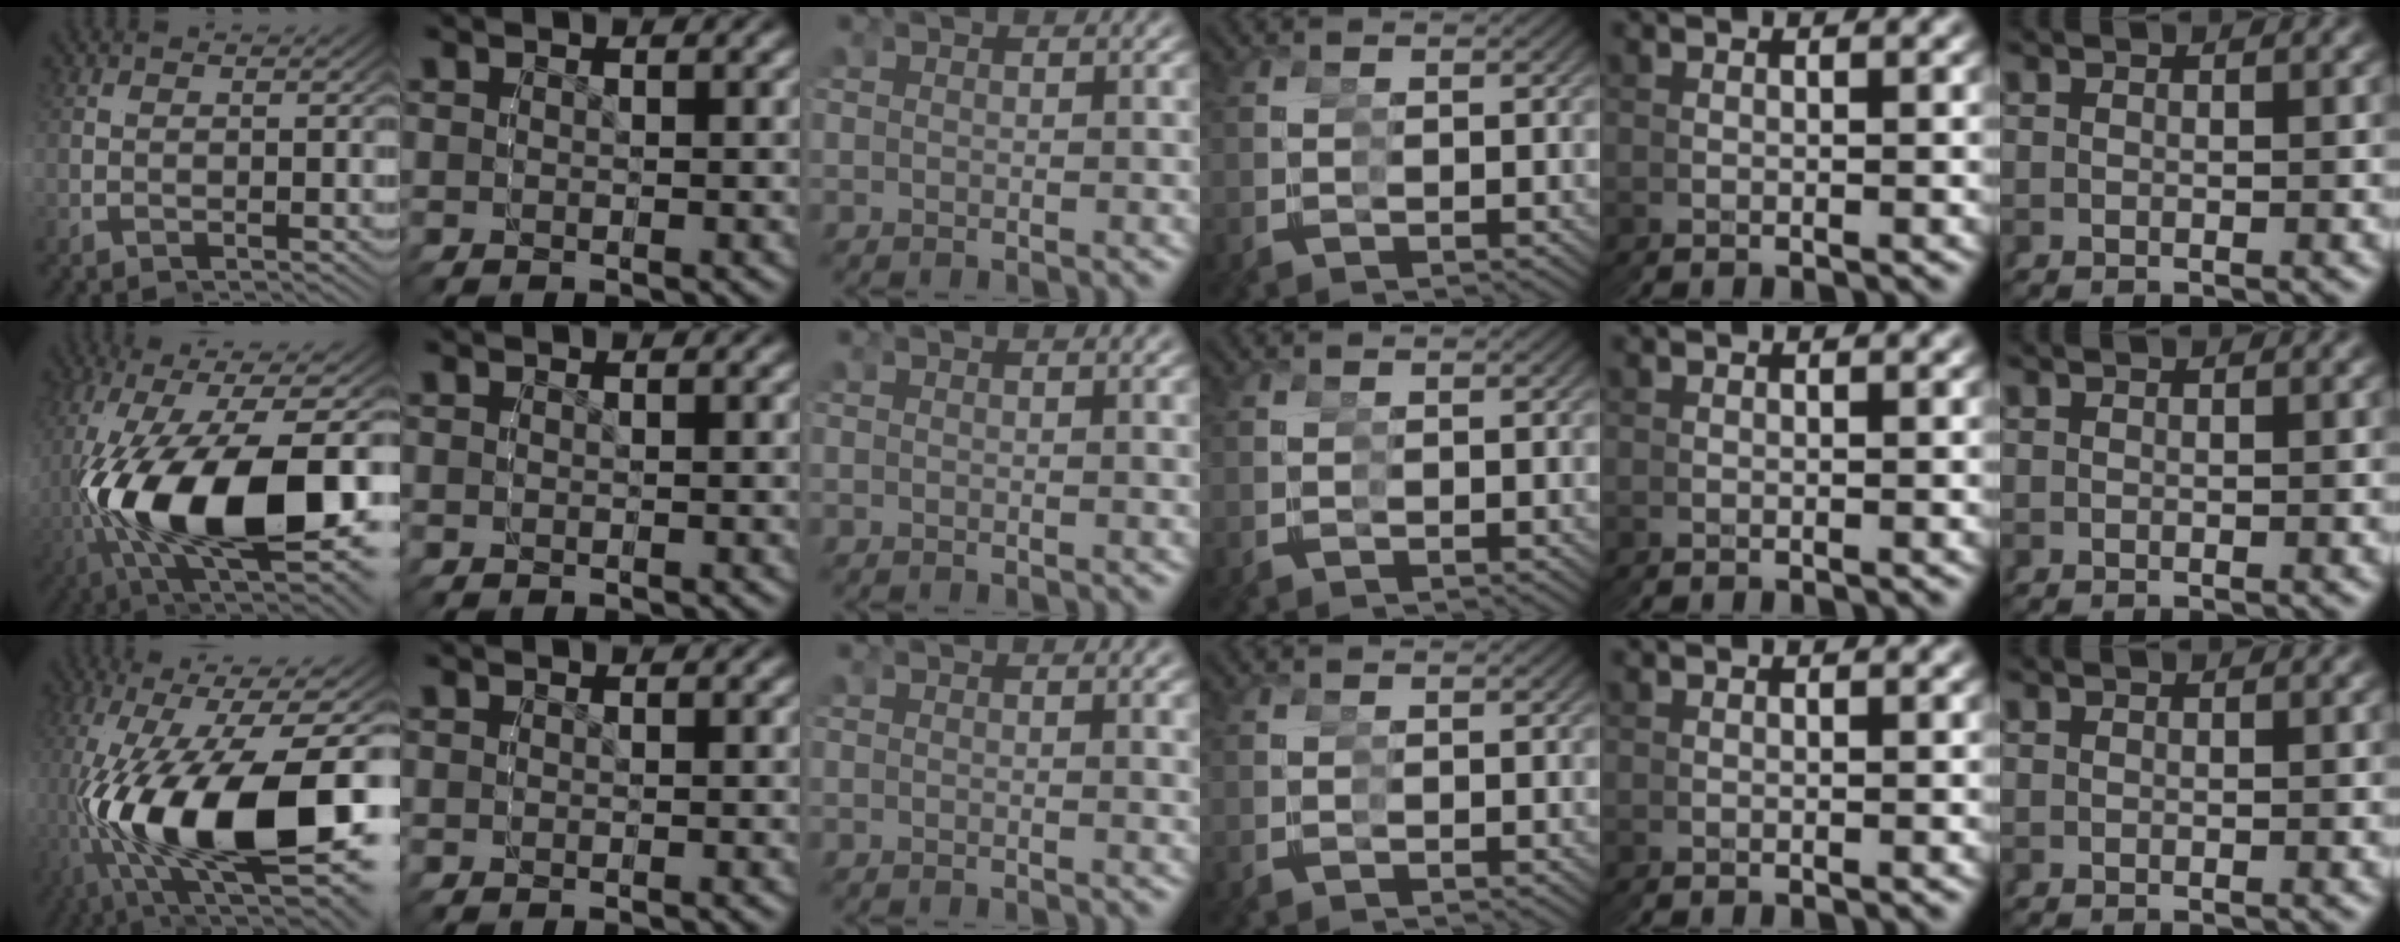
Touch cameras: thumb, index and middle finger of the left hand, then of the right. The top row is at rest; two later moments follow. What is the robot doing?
{"motion": "grasp_and_lifting", "object": "legos"}